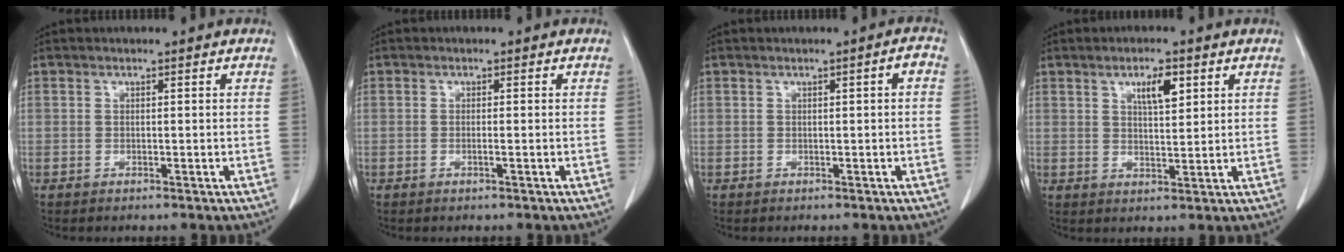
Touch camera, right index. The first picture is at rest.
{"total": 0.7, "force": [-0.2, -0.2, 0.6], "torque": [-0.012, 0.000, -0.004]}
{"total": 1.5, "force": [0.1, -0.1, 1.5], "torque": [-0.020, 0.003, 0.002]}
{"total": 4.6, "force": [2.3, 1.1, 3.9], "torque": [-0.067, -0.002, 0.041]}